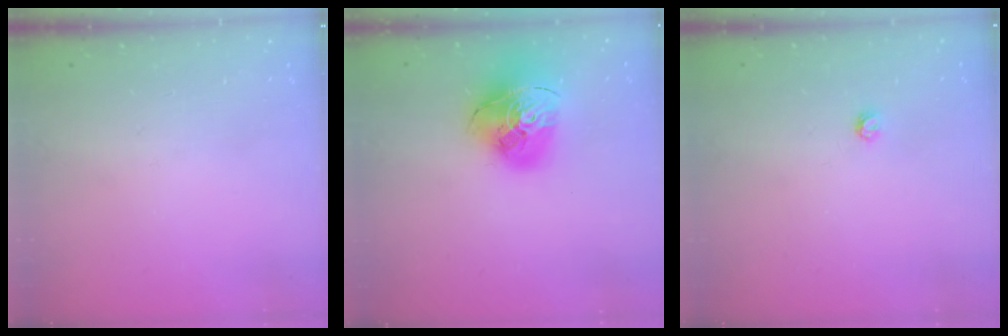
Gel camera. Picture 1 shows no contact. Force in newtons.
{"total": 19.9, "press": 19.8, "slide": 2.2}
{"total": 3.0, "press": 3.0, "slide": 0.4}